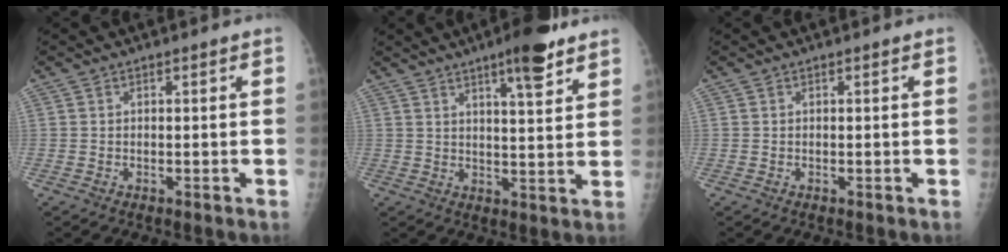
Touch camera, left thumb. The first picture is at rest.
{"total": 9.2, "force": [5.9, 2.1, 6.8], "torque": [-0.084, -0.031, 0.083]}
{"total": 0.0}